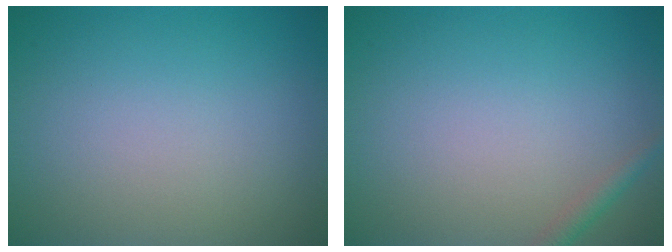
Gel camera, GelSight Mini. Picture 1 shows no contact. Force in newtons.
{"total": 1.2, "press": 1.2, "slide": 0.0}